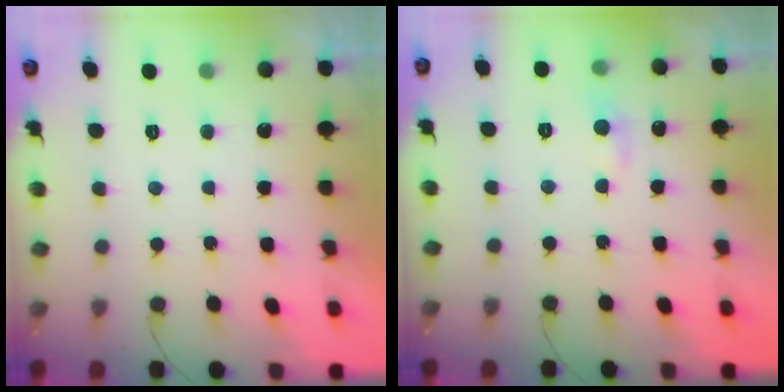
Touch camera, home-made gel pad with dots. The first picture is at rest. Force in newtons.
{"total": 5.4, "press": 5.4, "slide": 0.8}